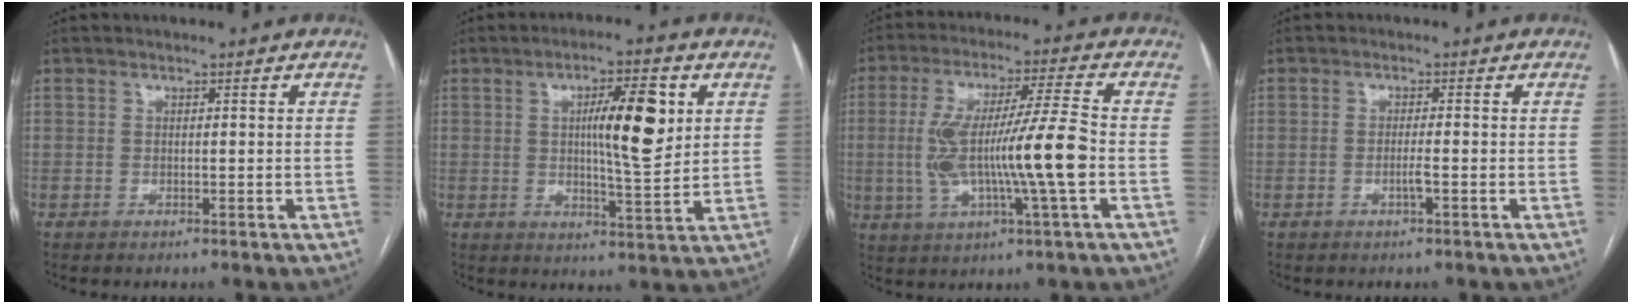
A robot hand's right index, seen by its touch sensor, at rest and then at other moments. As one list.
[{"total": 10.1, "force": [2.5, 1.8, 9.6], "torque": [-0.151, 0.005, 0.040]}, {"total": 14.1, "force": [-1.7, 0.1, 14.0], "torque": [-0.272, 0.007, -0.032]}, {"total": 1.6, "force": [-0.6, -0.1, 1.5], "torque": [-0.032, -0.002, -0.012]}]